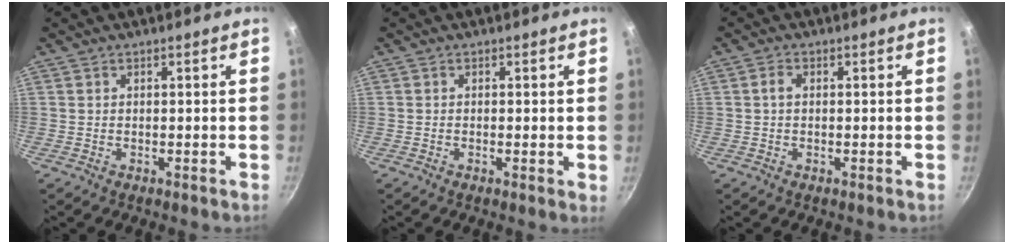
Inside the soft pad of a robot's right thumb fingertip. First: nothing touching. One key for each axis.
{"total": 0.9, "fx": 0.0, "fy": 0.2, "fz": 0.9, "tx": -0.012, "ty": -0.003, "tz": -0.004}
{"total": 1.7, "fx": 0.1, "fy": 1.1, "fz": 1.3, "tx": -0.023, "ty": 0.007, "tz": 0.001}